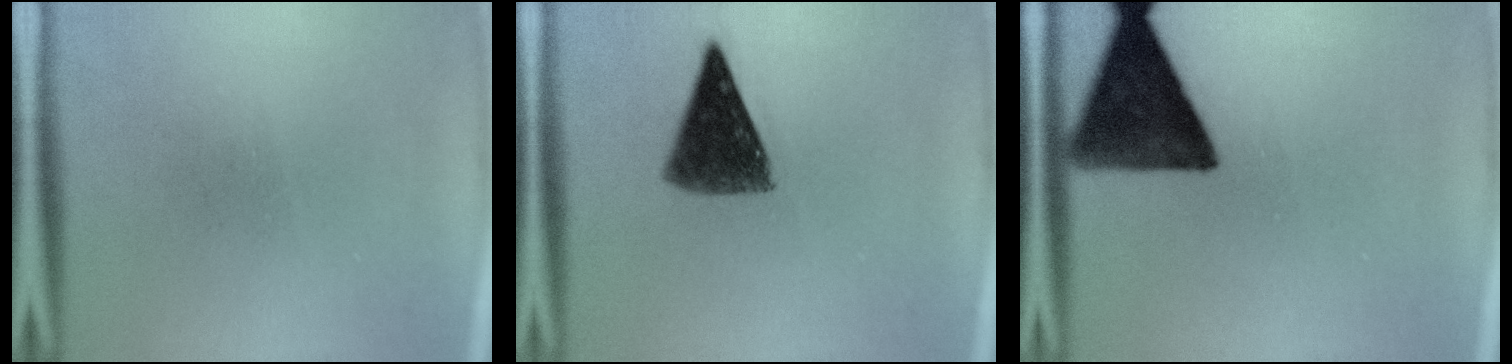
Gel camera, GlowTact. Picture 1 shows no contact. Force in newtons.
{"total": 9.5}
{"total": 14.2}